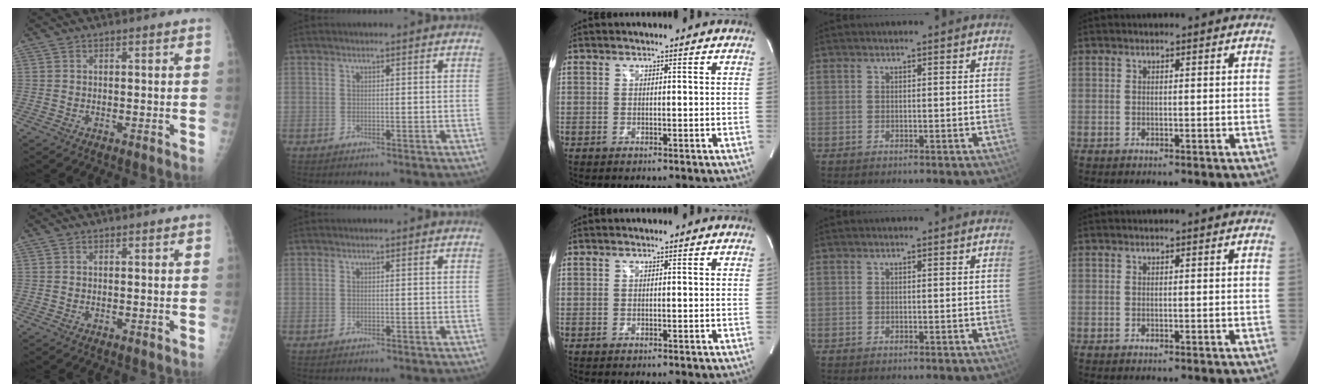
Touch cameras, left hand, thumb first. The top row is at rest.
{}